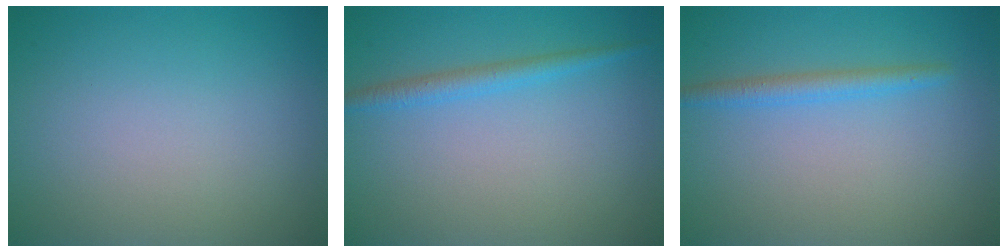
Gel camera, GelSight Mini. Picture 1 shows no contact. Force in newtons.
{"total": 1.9, "press": 1.9, "slide": 0.1}
{"total": 1.9, "press": 1.9, "slide": 0.2}